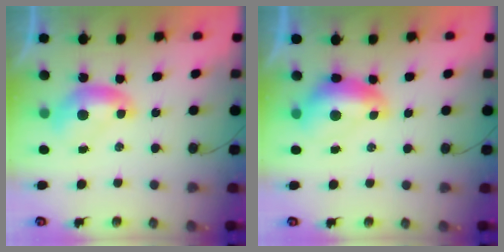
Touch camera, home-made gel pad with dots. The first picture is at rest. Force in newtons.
{"total": 1.1, "press": 1.0, "slide": 0.4}